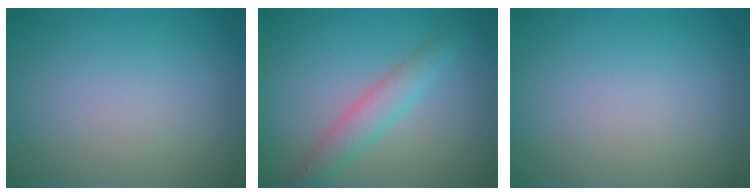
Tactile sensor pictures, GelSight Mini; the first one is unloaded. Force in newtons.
{"total": 2.9, "press": 2.9, "slide": 0.1}
{"total": 0.0}